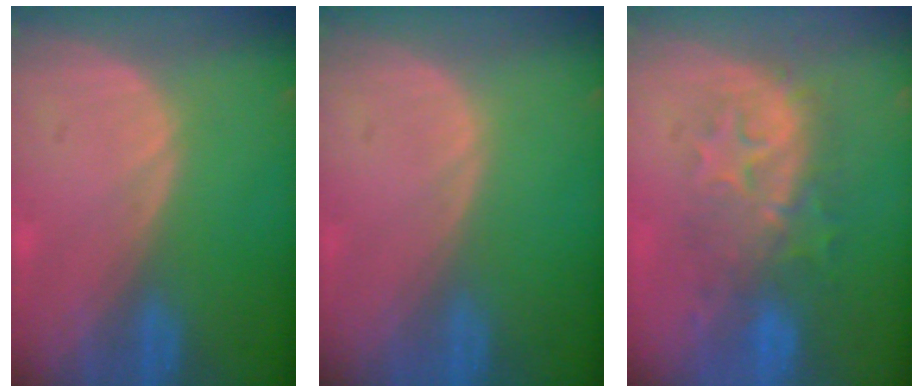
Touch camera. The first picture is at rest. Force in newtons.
{"total": 0.0}
{"total": 8.2, "press": 8.2, "slide": 0.8}